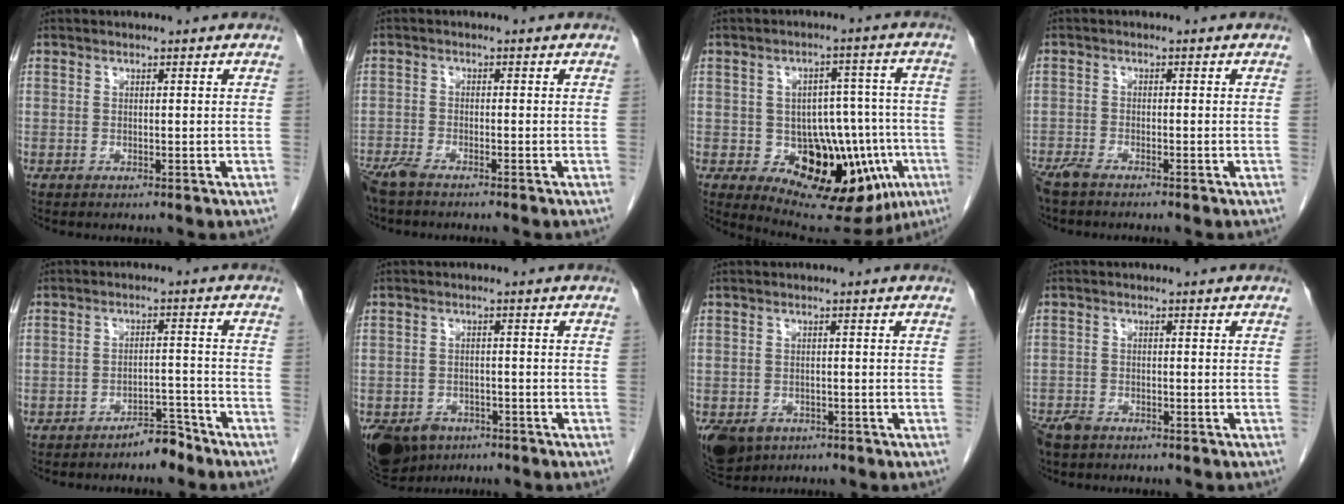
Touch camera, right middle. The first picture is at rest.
{"total": 4.7, "force": [-4.0, 0.6, 2.4], "torque": [-0.045, -0.011, -0.071]}
{"total": 18.0, "force": [-6.0, 9.1, 14.3], "torque": [-0.172, 0.021, -0.062]}
{"total": 4.0, "force": [-3.4, 0.5, 2.0], "torque": [-0.038, -0.008, -0.059]}
{"total": 3.8, "force": [-3.4, 0.8, 1.3], "torque": [-0.016, 0.001, -0.056]}
{"total": 10.3, "force": [-6.5, 6.9, 3.8], "torque": [-0.097, -0.011, -0.095]}
{"total": 9.1, "force": [-5.0, 6.7, 3.7], "torque": [-0.096, -0.009, -0.071]}
{"total": 4.6, "force": [-3.7, 1.9, 1.9], "torque": [-0.039, -0.006, -0.060]}